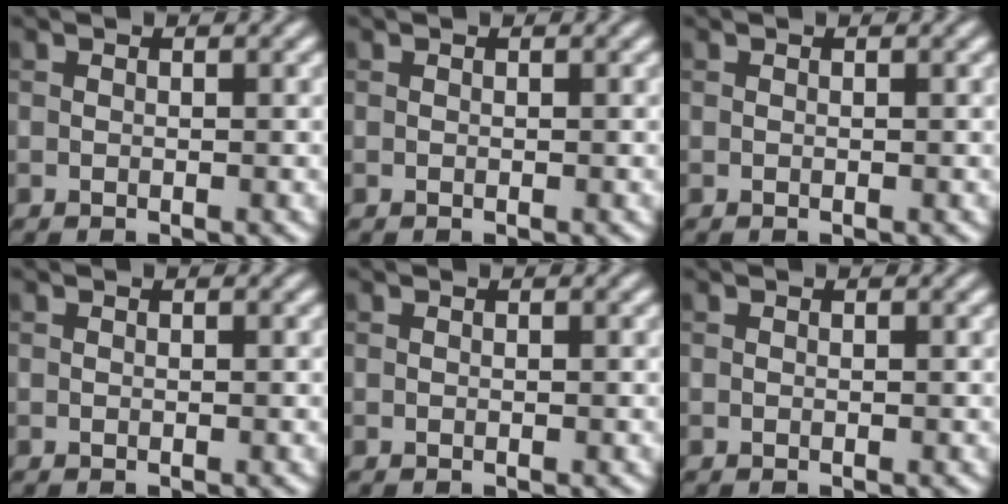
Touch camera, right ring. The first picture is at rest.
{"total": 0.0}
{"total": 0.0}
{"total": 0.0}
{"total": 0.0}
{"total": 0.0}